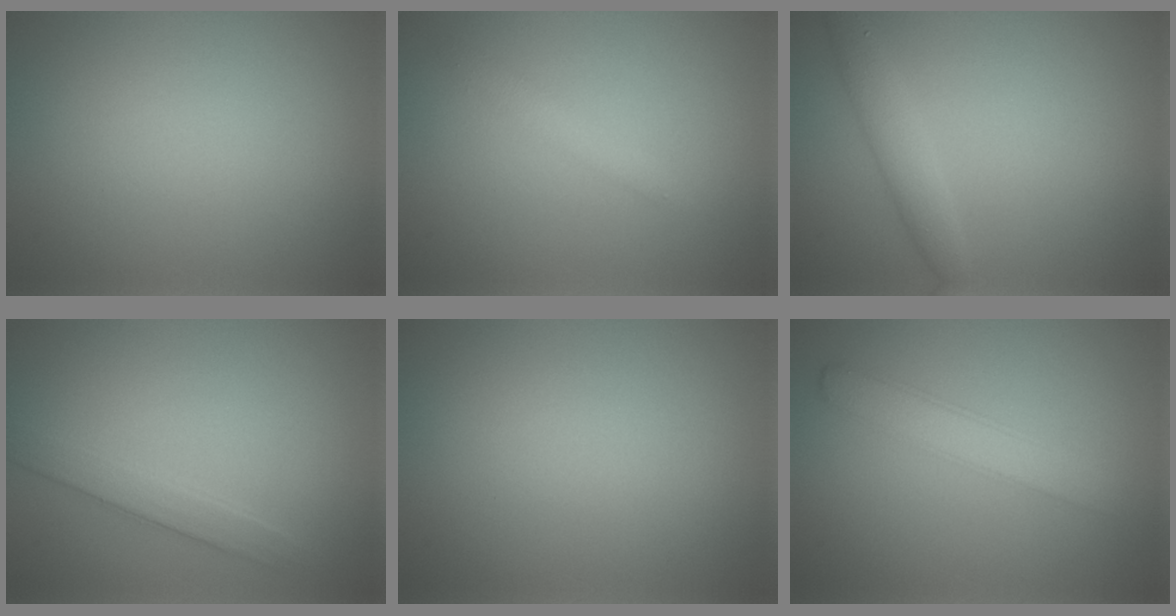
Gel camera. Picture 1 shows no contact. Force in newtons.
{"total": 1.4, "press": 1.4, "slide": 0.1}
{"total": 2.3, "press": 2.3, "slide": 0.0}
{"total": 2.3, "press": 2.3, "slide": 0.1}
{"total": 0.0}
{"total": 2.6, "press": 2.6, "slide": 0.2}